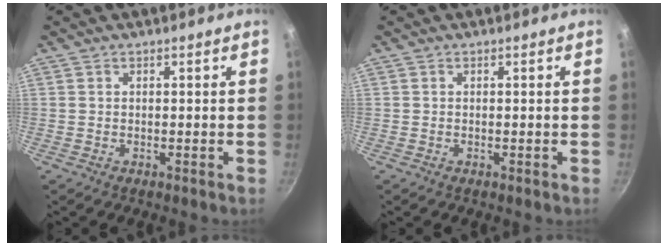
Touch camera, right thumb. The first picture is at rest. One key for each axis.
{"total": 0.0}